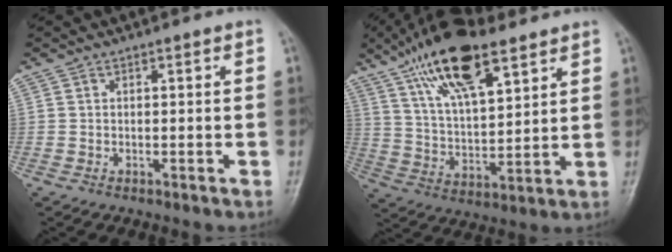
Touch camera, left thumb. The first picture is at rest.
{"total": 18.3, "force": [11.1, 6.8, 12.8], "torque": [-0.205, -0.033, 0.204]}